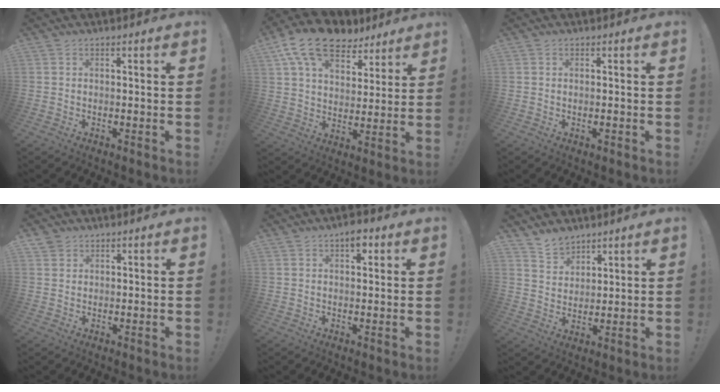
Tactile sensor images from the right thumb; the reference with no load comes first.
{"total": 15.4, "force": [9.5, 9.0, 8.2], "torque": [-0.143, -0.053, 0.176]}
{"total": 0.6, "force": [-0.2, 0.2, 0.5], "torque": [-0.005, -0.002, -0.003]}
{"total": 2.1, "force": [1.5, 1.5, 0.1], "torque": [-0.001, -0.007, 0.029]}
{"total": 3.8, "force": [2.0, 1.9, 2.6], "torque": [-0.026, -0.008, 0.029]}
{"total": 7.0, "force": [6.1, 3.4, 0.8], "torque": [-0.014, -0.045, 0.118]}